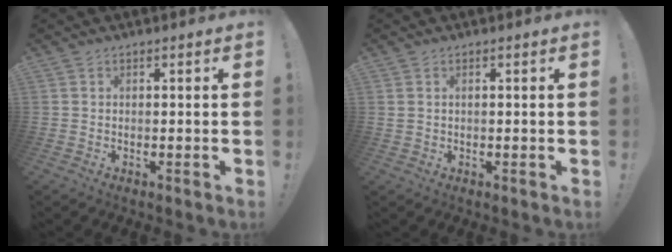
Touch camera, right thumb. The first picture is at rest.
{"total": 1.1, "force": [0.5, 0.6, 0.7], "torque": [-0.018, 0.003, 0.011]}